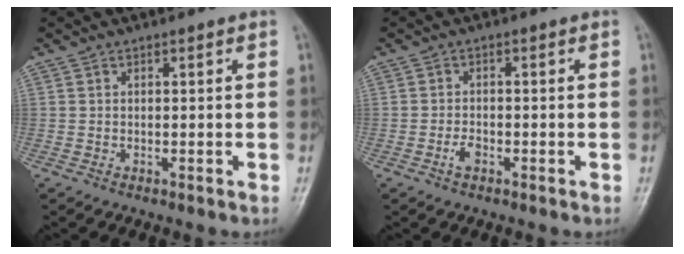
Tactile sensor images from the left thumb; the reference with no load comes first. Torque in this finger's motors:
{"motor_torque": [0.00, 0.06, 0.24, 0.14, 0.01]}